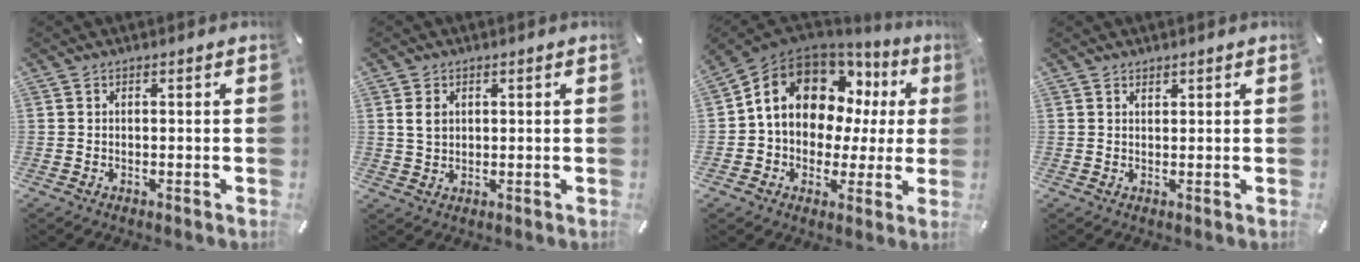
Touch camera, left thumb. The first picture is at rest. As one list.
[{"total": 3.2, "force": [1.0, 2.6, 1.7], "torque": [-0.030, 0.003, 0.015]}, {"total": 13.9, "force": [6.2, 10.2, 7.0], "torque": [-0.133, -0.035, 0.119]}, {"total": 0.9, "force": [0.9, 0.4, 0.1], "torque": [-0.002, -0.002, 0.017]}]